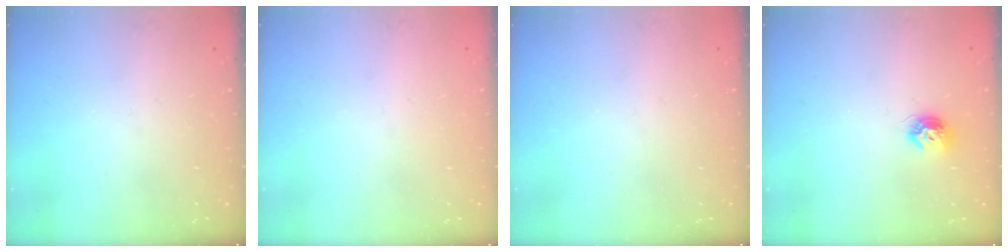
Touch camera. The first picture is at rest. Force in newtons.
{"total": 0.7, "press": 0.7, "slide": 0.3}
{"total": 0.0}
{"total": 7.6, "press": 7.6, "slide": 0.2}